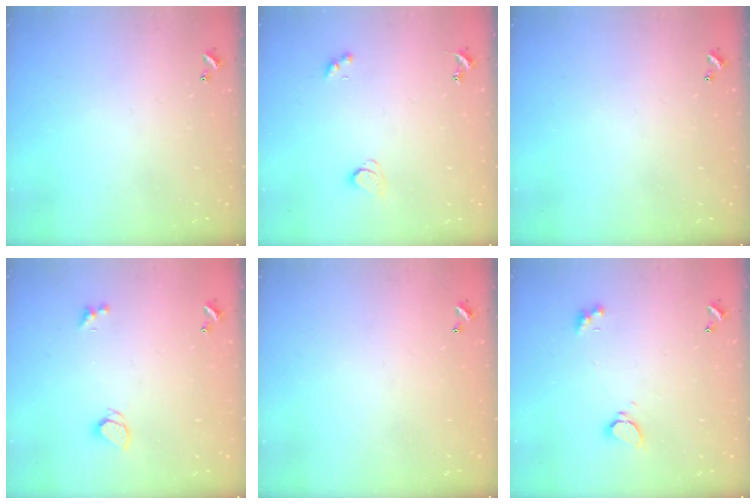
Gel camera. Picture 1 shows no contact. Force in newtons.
{"total": 2.3, "press": 2.2, "slide": 0.7}
{"total": 0.0}
{"total": 1.9, "press": 1.8, "slide": 0.4}
{"total": 2.7, "press": 2.7, "slide": 0.1}
{"total": 2.4, "press": 2.3, "slide": 0.4}